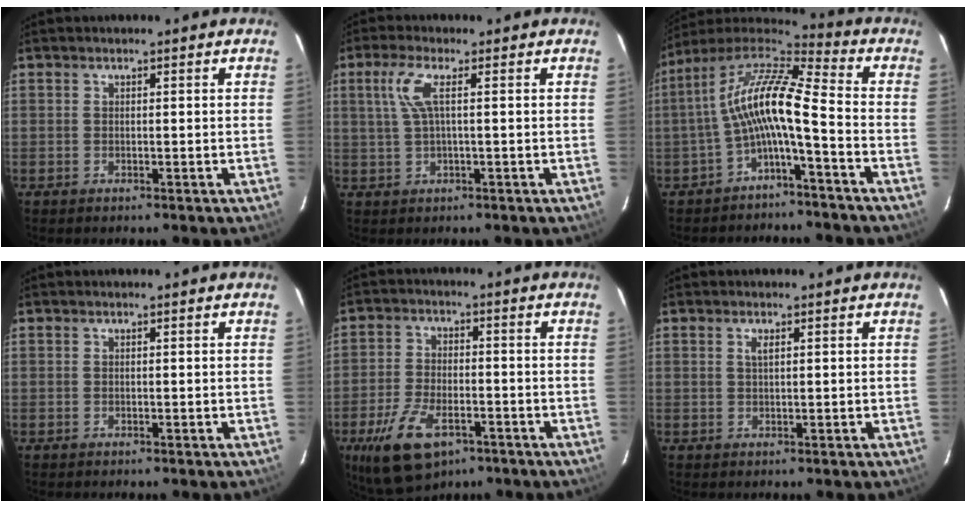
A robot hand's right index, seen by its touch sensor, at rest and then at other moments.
{"total": 4.6, "force": [0.9, 0.3, 4.5], "torque": [-0.093, 0.005, 0.025]}
{"total": 12.6, "force": [-2.6, 2.1, 12.1], "torque": [-0.238, 0.020, -0.056]}
{"total": 0.0}
{"total": 12.5, "force": [-6.8, 6.2, 8.4], "torque": [-0.183, -0.015, -0.117]}
{"total": 1.2, "force": [0.5, 0.4, 1.0], "torque": [-0.019, 0.001, 0.009]}